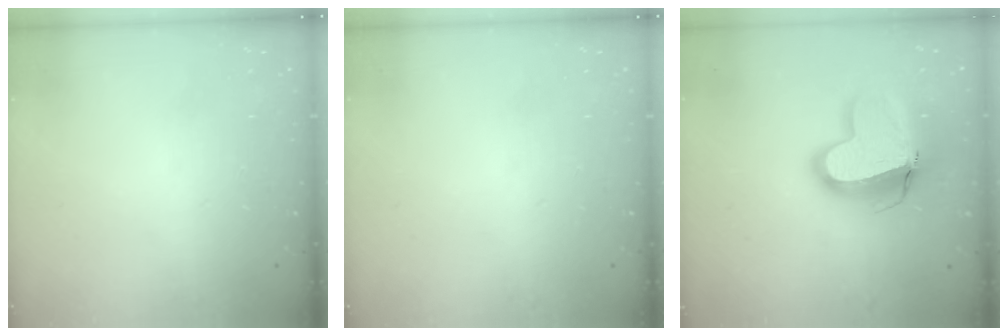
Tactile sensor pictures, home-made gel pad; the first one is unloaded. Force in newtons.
{"total": 0.0}
{"total": 15.5, "press": 15.3, "slide": 2.2}